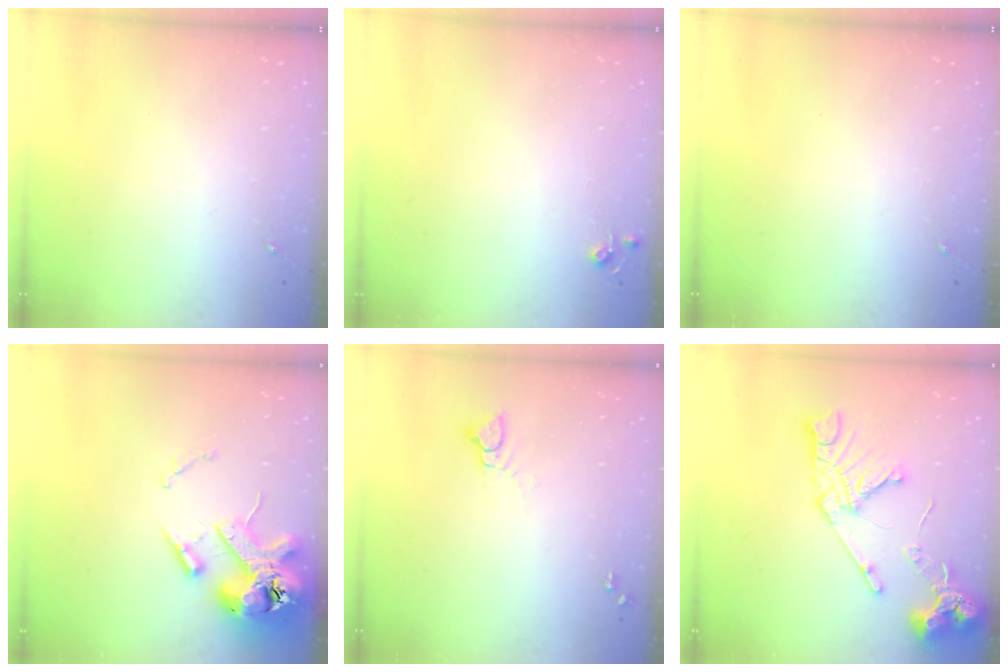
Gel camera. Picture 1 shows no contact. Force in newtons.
{"total": 3.8, "press": 3.8, "slide": 0.5}
{"total": 0.0}
{"total": 14.5, "press": 14.3, "slide": 2.0}
{"total": 3.7, "press": 3.7, "slide": 0.3}
{"total": 16.4, "press": 16.3, "slide": 1.9}